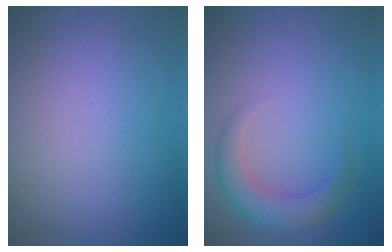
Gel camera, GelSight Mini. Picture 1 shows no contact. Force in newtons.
{"total": 3.4, "press": 3.4, "slide": 0.1}